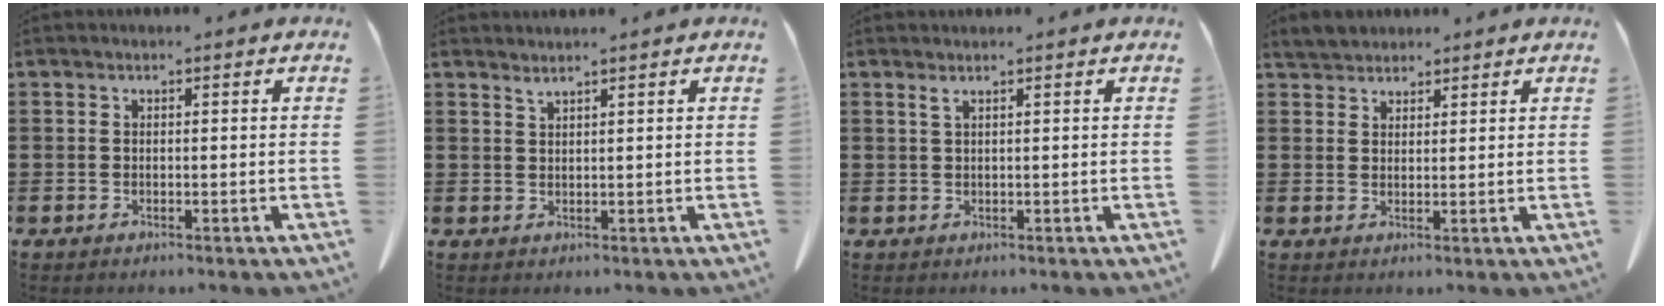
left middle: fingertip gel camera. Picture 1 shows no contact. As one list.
[{"total": 1.2, "force": [1.1, -0.1, 0.4], "torque": [-0.009, -0.003, 0.020]}, {"total": 0.8, "force": [0.4, 0.0, 0.7], "torque": [-0.013, -0.001, 0.007]}, {"total": 2.7, "force": [2.6, 0.7, 0.0], "torque": [-0.008, -0.001, 0.051]}]